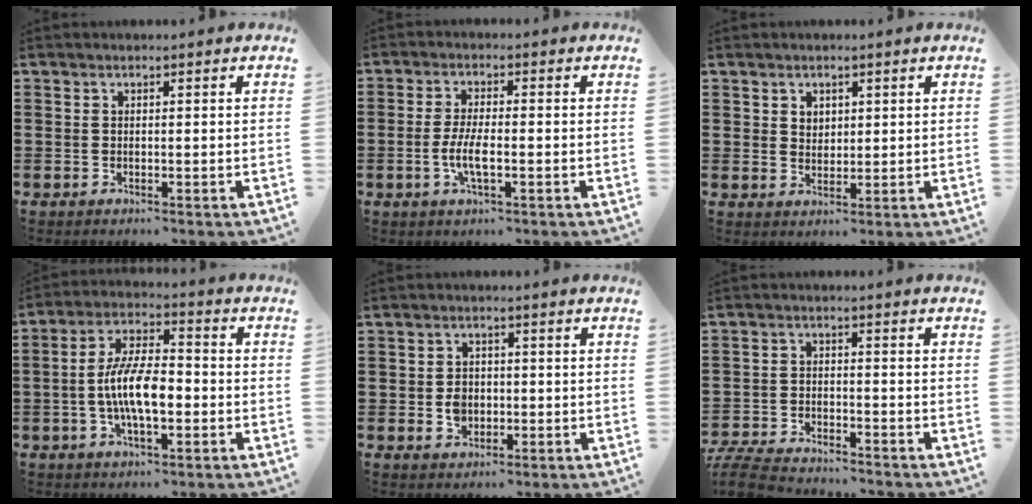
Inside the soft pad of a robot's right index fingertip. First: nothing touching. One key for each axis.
{"total": 4.7, "fx": -1.3, "fy": 1.2, "fz": 4.3, "tx": -0.094, "ty": -0.004, "tz": -0.031}
{"total": 2.2, "fx": 1.3, "fy": 1.7, "fz": 0.5, "tx": -0.014, "ty": 0.008, "tz": 0.025}
{"total": 9.3, "fx": -1.9, "fy": 3.7, "fz": 8.4, "tx": -0.179, "ty": 0.002, "tz": -0.041}
{"total": 3.0, "fx": -0.5, "fy": 2.5, "fz": 1.7, "tx": -0.037, "ty": 0.004, "tz": -0.011}
{"total": 5.3, "fx": -5.2, "fy": 0.5, "fz": 1.1, "tx": -0.043, "ty": -0.004, "tz": -0.110}